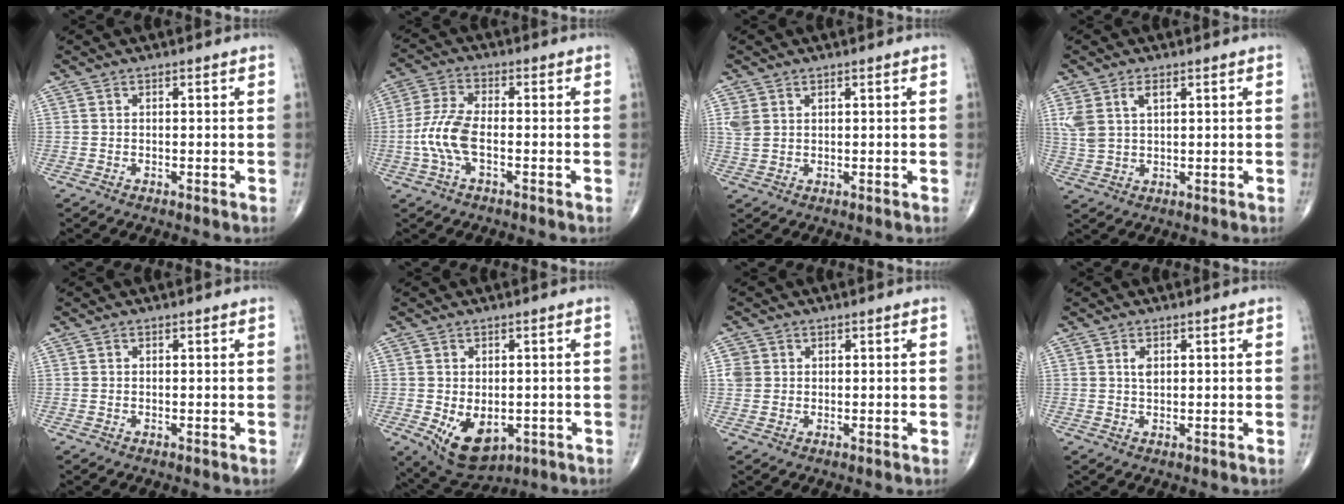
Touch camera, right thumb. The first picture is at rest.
{"total": 7.8, "force": [-1.8, 3.1, 6.8], "torque": [-0.167, 0.018, -0.039]}
{"total": 2.8, "force": [1.1, 2.1, 1.5], "torque": [-0.032, 0.001, 0.031]}
{"total": 5.7, "force": [2.4, 3.0, 4.2], "torque": [-0.096, 0.002, 0.056]}
{"total": 0.0}
{"total": 9.6, "force": [-2.7, 6.0, 7.0], "torque": [-0.091, -0.009, -0.026]}
{"total": 2.9, "force": [0.6, 2.7, 0.7], "torque": [0.001, 0.004, 0.014]}
{"total": 1.8, "force": [0.5, 1.0, 1.4], "torque": [-0.020, -0.002, 0.009]}